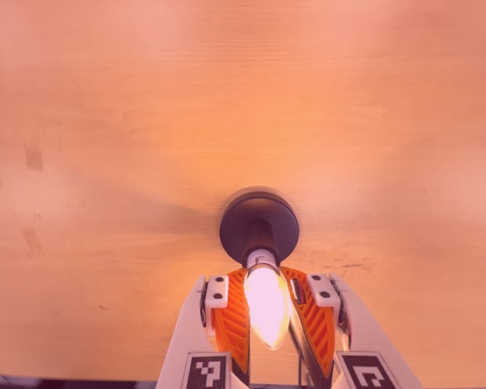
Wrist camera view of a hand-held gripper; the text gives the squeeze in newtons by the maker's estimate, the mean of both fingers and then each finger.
{"total": 22.4, "left": 23.3, "right": 21.5}